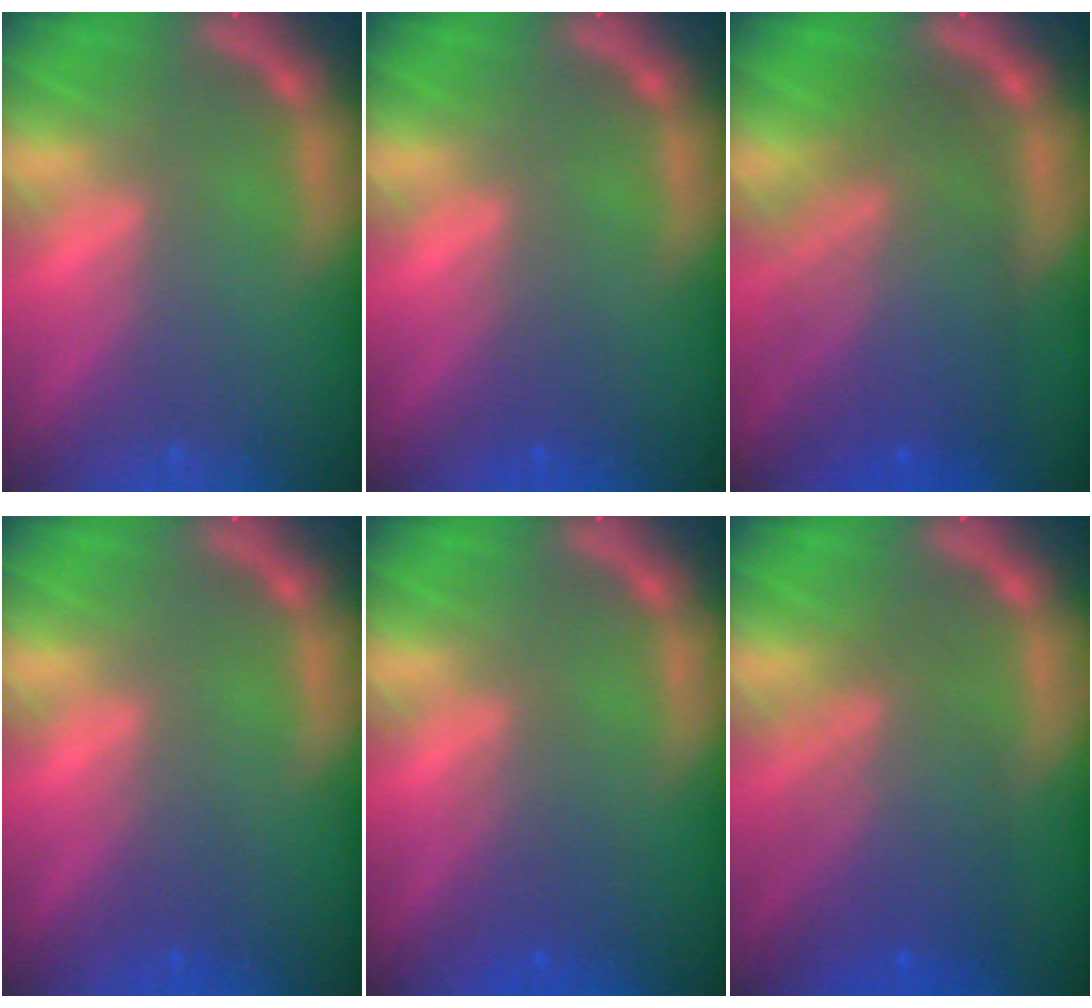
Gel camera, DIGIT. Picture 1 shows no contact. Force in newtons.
{"total": 1.5}
{"total": 9.5}
{"total": 1.4}
{"total": 2.5}
{"total": 6.6}